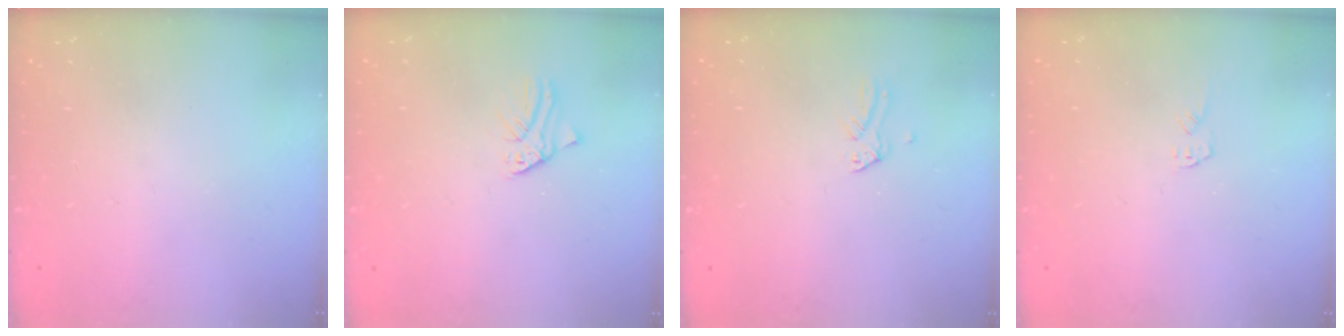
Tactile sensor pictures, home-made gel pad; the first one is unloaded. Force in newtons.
{"total": 0.7, "press": 0.7, "slide": 0.1}
{"total": 0.0}
{"total": 3.2, "press": 3.2, "slide": 0.2}